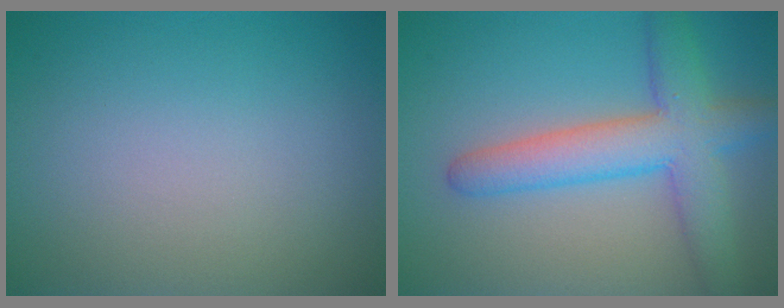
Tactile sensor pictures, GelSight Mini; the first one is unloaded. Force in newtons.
{"total": 6.4, "press": 6.4, "slide": 0.5}